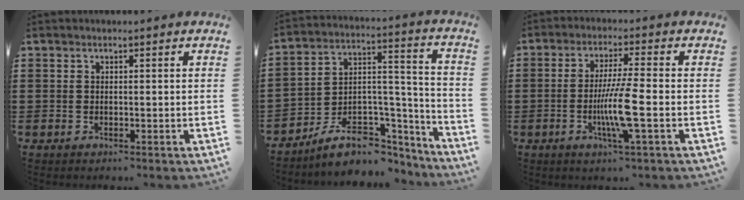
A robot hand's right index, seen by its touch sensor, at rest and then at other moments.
{"total": 9.8, "force": [-7.4, 5.1, 3.8], "torque": [-0.065, 0.027, -0.129]}
{"total": 7.7, "force": [-1.9, 0.1, 7.4], "torque": [-0.145, -0.019, -0.039]}